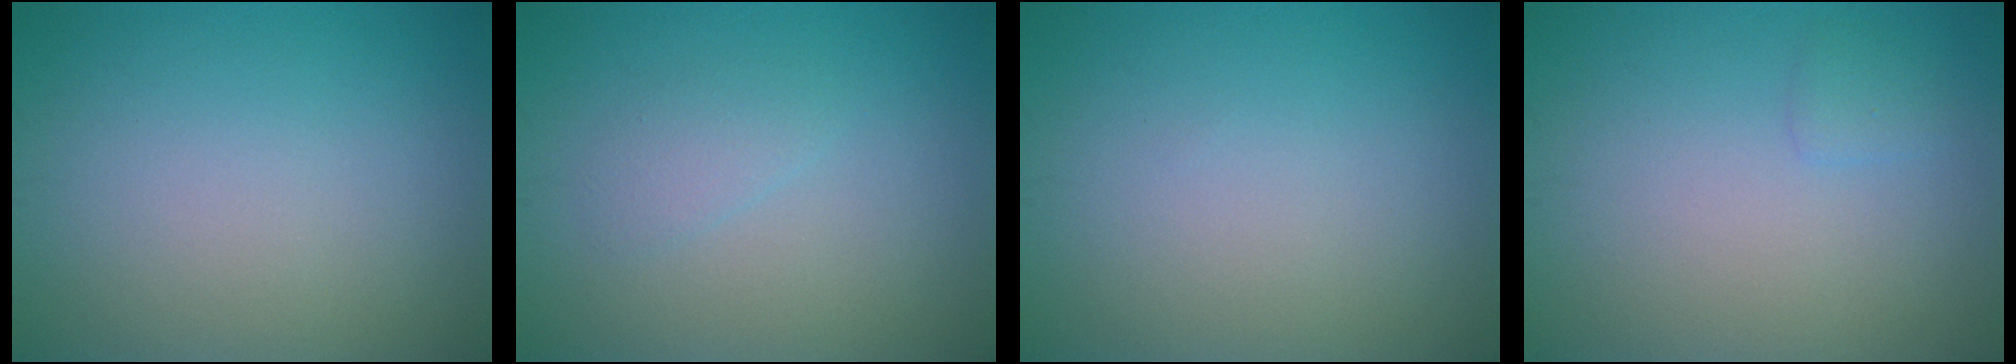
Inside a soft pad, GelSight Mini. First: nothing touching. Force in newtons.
{"total": 1.3, "press": 1.3, "slide": 0.2}
{"total": 0.0}
{"total": 0.8, "press": 0.8, "slide": 0.1}